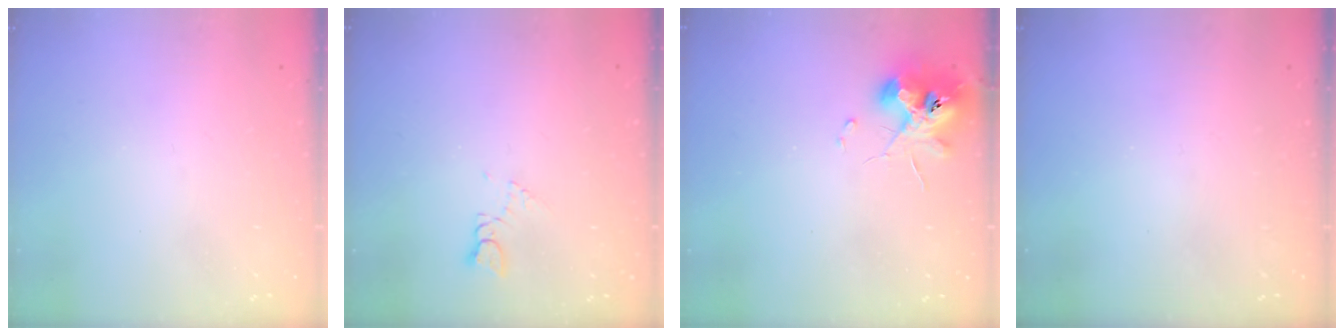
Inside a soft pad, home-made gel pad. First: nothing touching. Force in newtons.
{"total": 2.7, "press": 2.7, "slide": 0.3}
{"total": 11.7, "press": 11.7, "slide": 0.6}
{"total": 0.0}